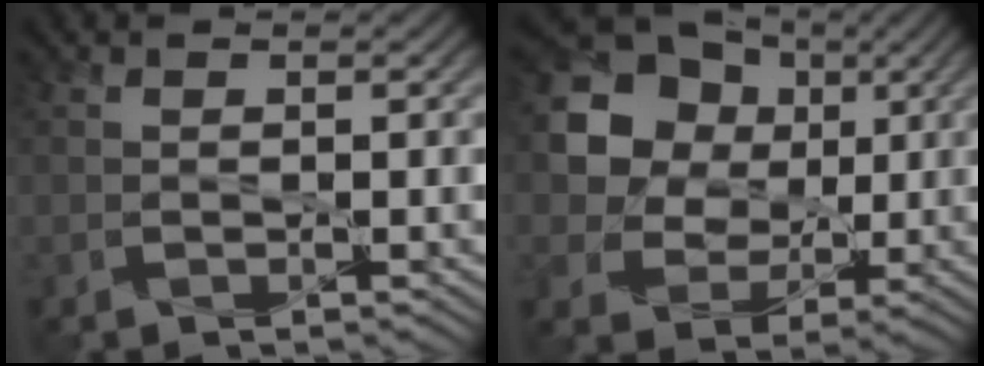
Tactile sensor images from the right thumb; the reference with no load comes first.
{"total": 15.0, "force": [4.5, 12.9, 6.2], "torque": [-0.201, 0.042, 0.097]}